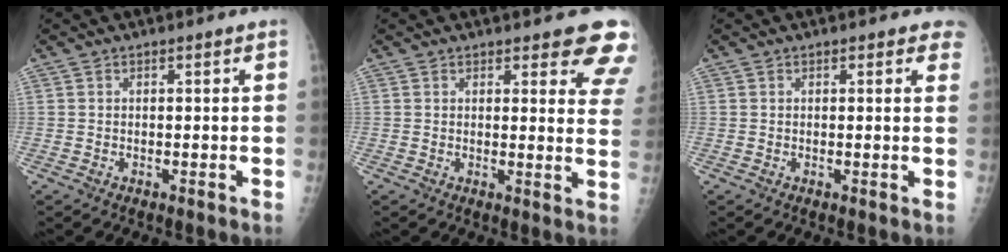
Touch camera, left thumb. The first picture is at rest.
{"total": 9.1, "force": [7.5, 3.0, 4.3], "torque": [-0.002, -0.038, 0.063]}
{"total": 2.6, "force": [1.8, 1.4, 1.3], "torque": [0.016, -0.002, 0.010]}